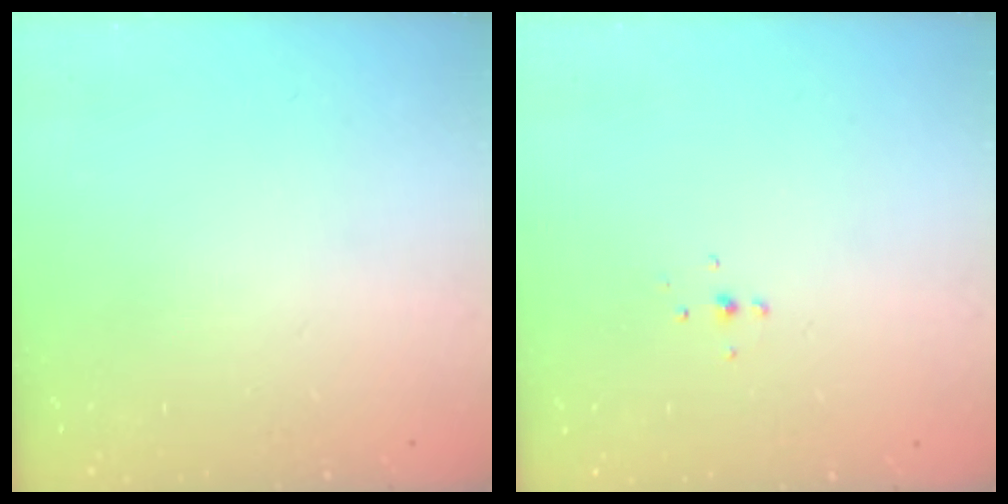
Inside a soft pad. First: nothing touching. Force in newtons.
{"total": 4.2, "press": 4.2, "slide": 0.7}